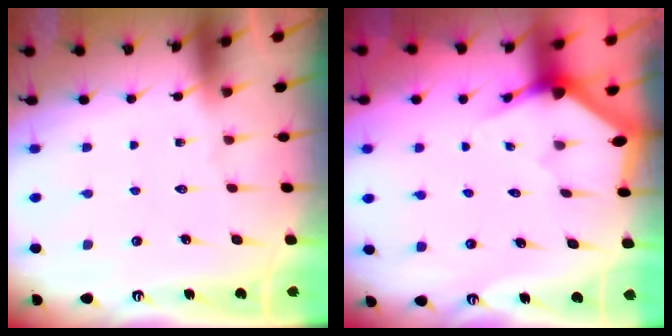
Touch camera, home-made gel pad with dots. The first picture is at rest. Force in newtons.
{"total": 2.8, "press": 2.8, "slide": 0.2}